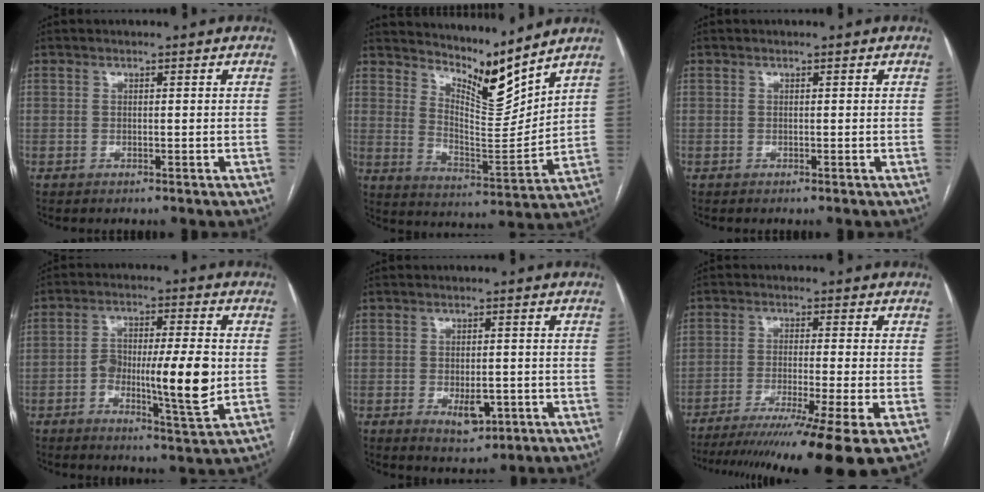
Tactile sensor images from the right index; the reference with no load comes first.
{"total": 9.7, "force": [9.0, 0.6, 3.8], "torque": [-0.070, -0.027, 0.162]}
{"total": 0.0}
{"total": 11.7, "force": [-1.6, 2.2, 11.3], "torque": [-0.191, 0.005, -0.024]}
{"total": 4.8, "force": [-1.6, 2.4, 3.8], "torque": [-0.055, -0.004, -0.013]}
{"total": 16.5, "force": [-11.9, -1.6, 11.2], "torque": [-0.142, -0.042, -0.188]}